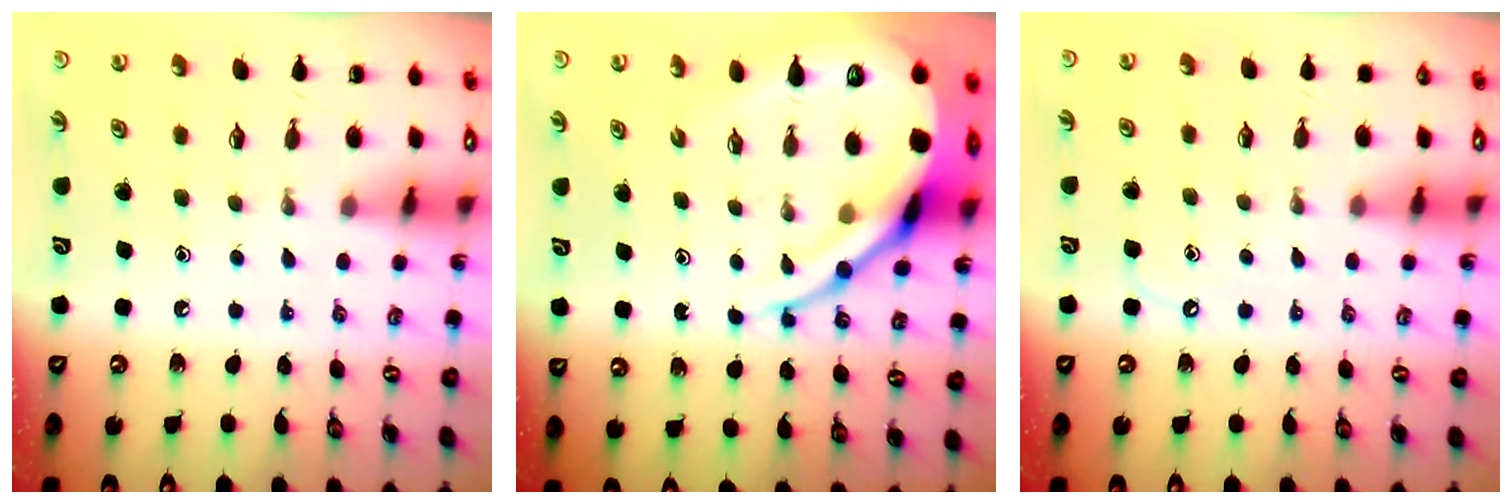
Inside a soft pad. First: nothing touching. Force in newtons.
{"total": 15.0, "press": 14.9, "slide": 1.5}
{"total": 3.7, "press": 3.7, "slide": 0.5}